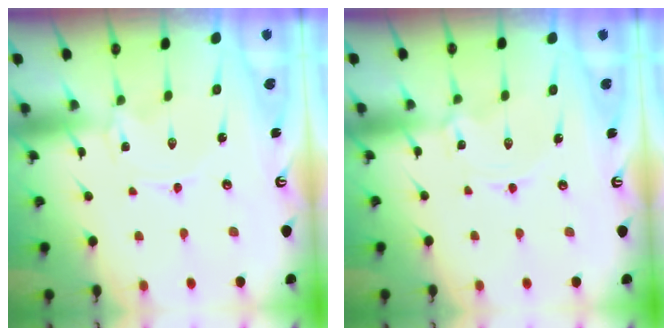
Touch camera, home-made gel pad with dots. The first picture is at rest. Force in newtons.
{"total": 1.7, "press": 1.7, "slide": 0.1}